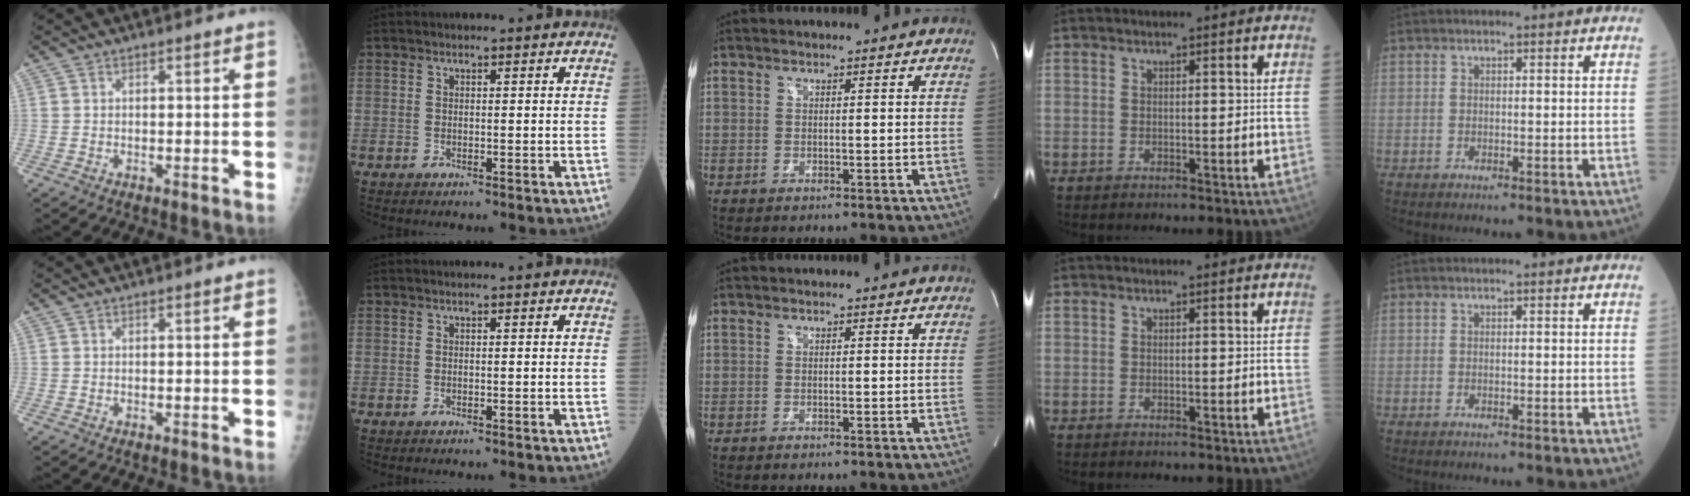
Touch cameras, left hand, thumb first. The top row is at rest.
{}